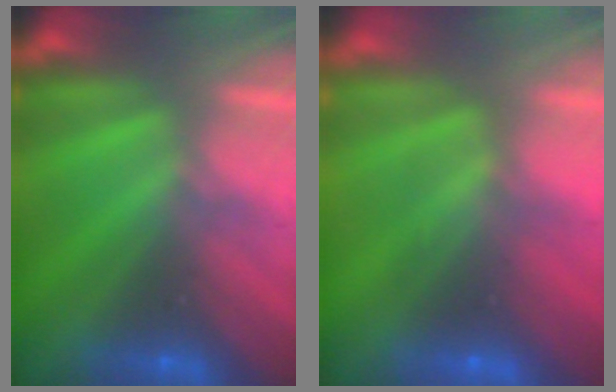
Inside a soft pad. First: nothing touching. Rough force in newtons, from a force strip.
{"total": 2.6}